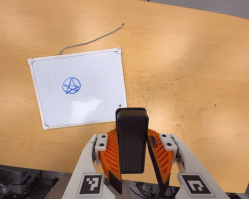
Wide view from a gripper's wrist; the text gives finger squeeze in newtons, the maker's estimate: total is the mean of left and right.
{"total": 6.1, "left": 5.1, "right": 7.1}